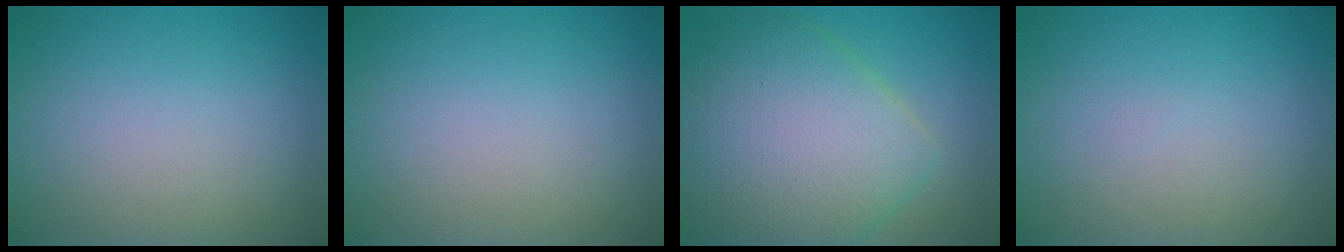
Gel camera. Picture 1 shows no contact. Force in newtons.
{"total": 0.0}
{"total": 9.7, "press": 9.7, "slide": 0.4}
{"total": 0.0}